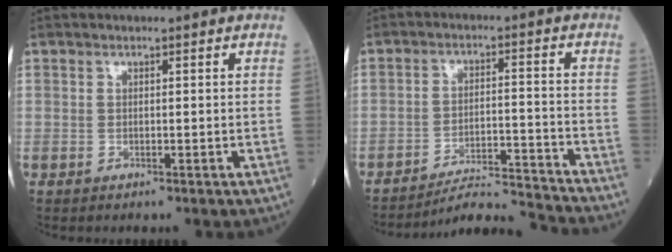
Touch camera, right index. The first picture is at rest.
{"total": 10.5, "force": [-10.1, -2.8, 0.4], "torque": [-0.007, 0.002, -0.167]}